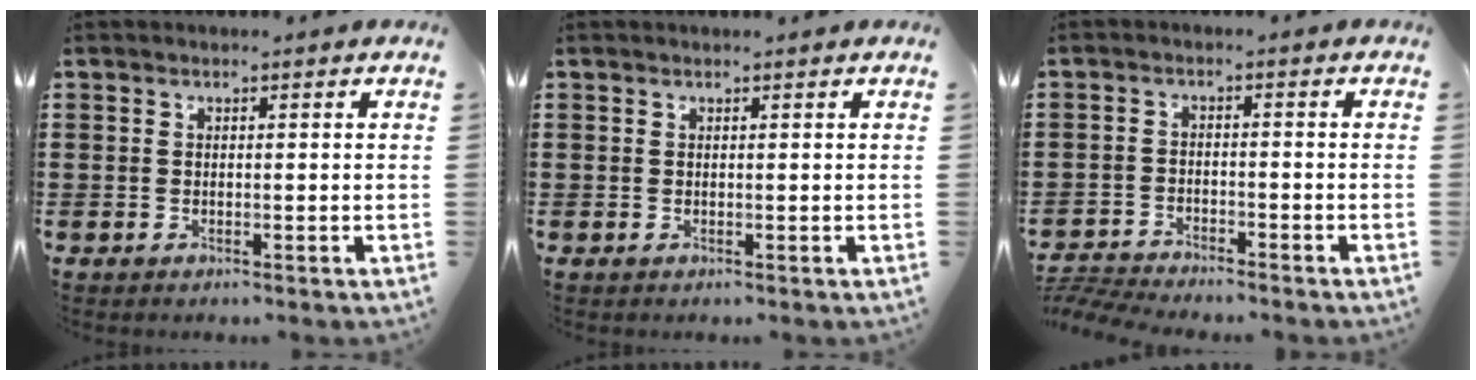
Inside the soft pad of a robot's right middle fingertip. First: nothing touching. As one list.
[{"total": 0.0}, {"total": 4.5, "force": [-4.5, 0.1, 0.4], "torque": [-0.028, -0.004, -0.094]}]